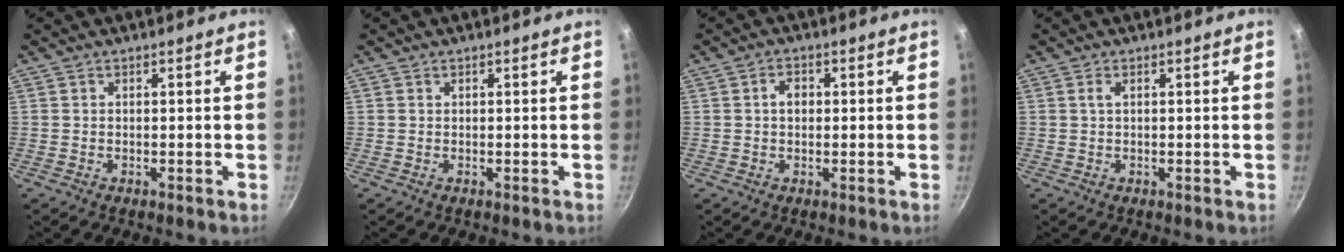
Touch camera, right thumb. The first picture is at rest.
{"total": 0.0}
{"total": 2.7, "force": [0.3, 2.0, 1.8], "torque": [-0.016, 0.007, 0.003]}
{"total": 1.0, "force": [0.3, 0.4, 0.9], "torque": [-0.017, 0.002, 0.006]}